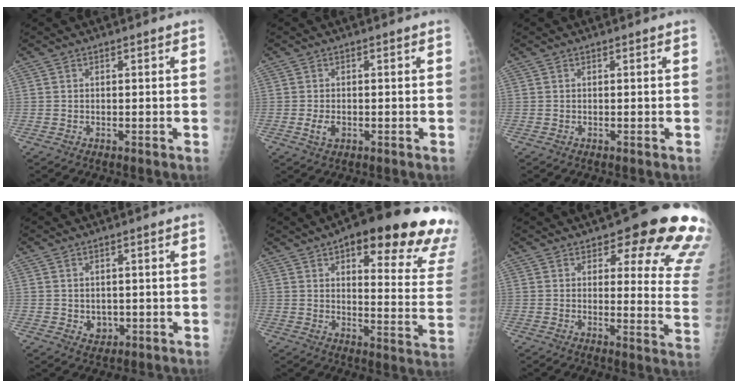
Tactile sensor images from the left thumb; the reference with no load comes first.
{"total": 2.7, "force": [-0.8, 1.7, 1.9], "torque": [-0.034, 0.000, -0.013]}
{"total": 0.0}
{"total": 3.0, "force": [-0.2, 2.6, 1.6], "torque": [-0.011, -0.002, 0.007]}
{"total": 25.5, "force": [15.8, 7.1, 18.7], "torque": [-0.198, -0.058, 0.195]}
{"total": 18.1, "force": [12.1, 6.0, 12.1], "torque": [-0.093, -0.067, 0.127]}